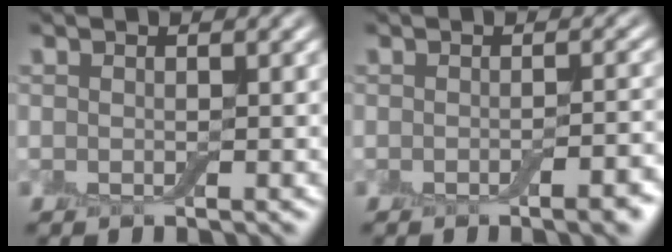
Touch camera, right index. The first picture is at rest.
{"total": 3.0, "force": [-1.4, 0.8, 2.5], "torque": [-0.029, 0.001, -0.020]}